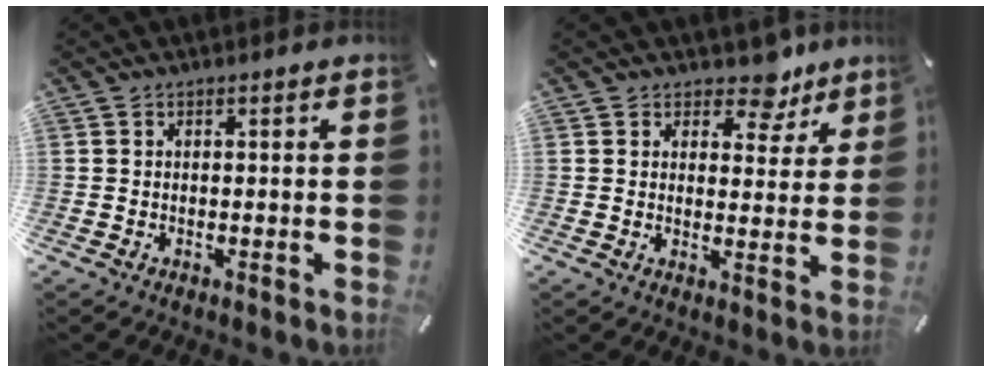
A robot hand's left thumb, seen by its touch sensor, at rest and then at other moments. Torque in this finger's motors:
{"motor_torque": [0.26, -0.37, 0.00, 0.00, -0.02]}